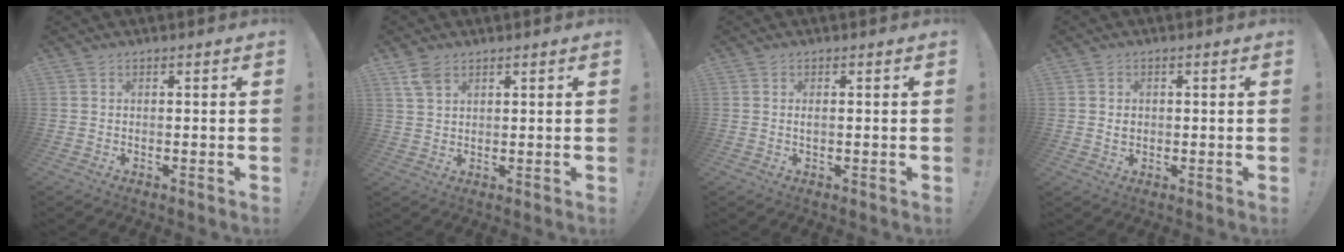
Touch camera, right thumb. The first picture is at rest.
{"total": 4.9, "force": [3.1, 2.6, 2.8], "torque": [-0.047, -0.011, 0.059]}
{"total": 0.6, "force": [0.1, 0.1, 0.6], "torque": [-0.003, -0.003, -0.001]}
{"total": 2.0, "force": [0.1, 1.9, 0.8], "torque": [-0.006, 0.000, 0.000]}